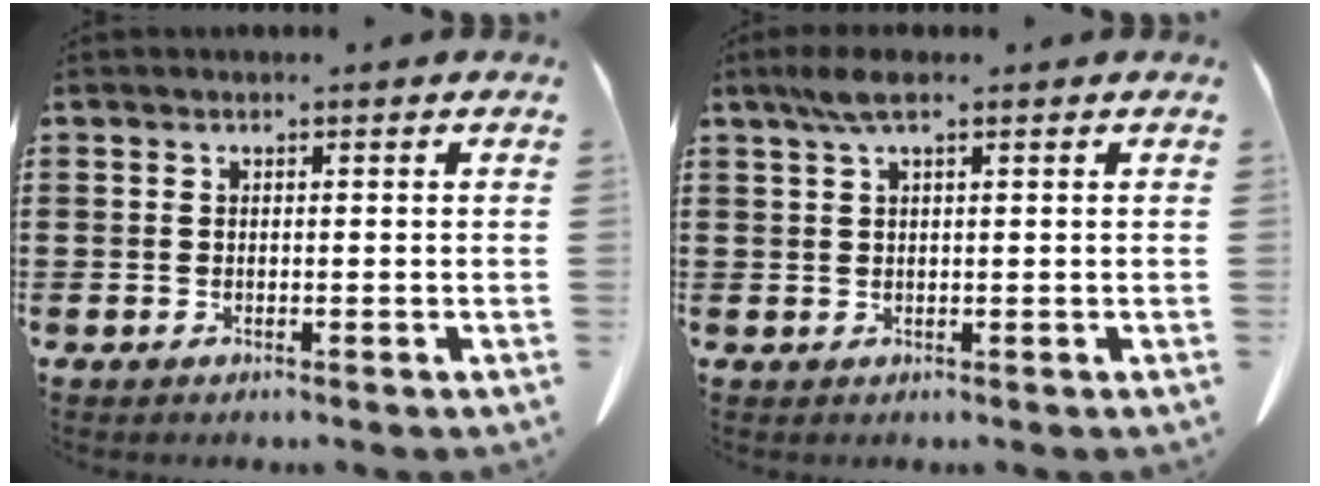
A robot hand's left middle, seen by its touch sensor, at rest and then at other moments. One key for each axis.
{"total": 3.3, "fx": 1.6, "fy": 0.7, "fz": 2.8, "tx": -0.057, "ty": 0.004, "tz": 0.028}